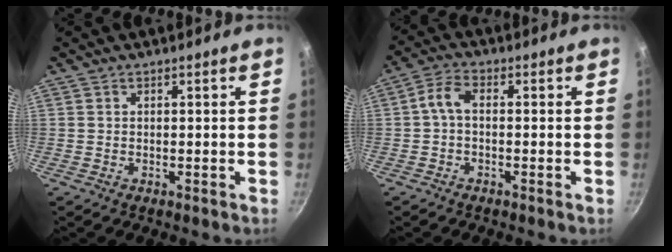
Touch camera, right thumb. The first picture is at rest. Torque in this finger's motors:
{"motor_torque": [0.08, 0.08, 0.08, -0.06, 0.10]}